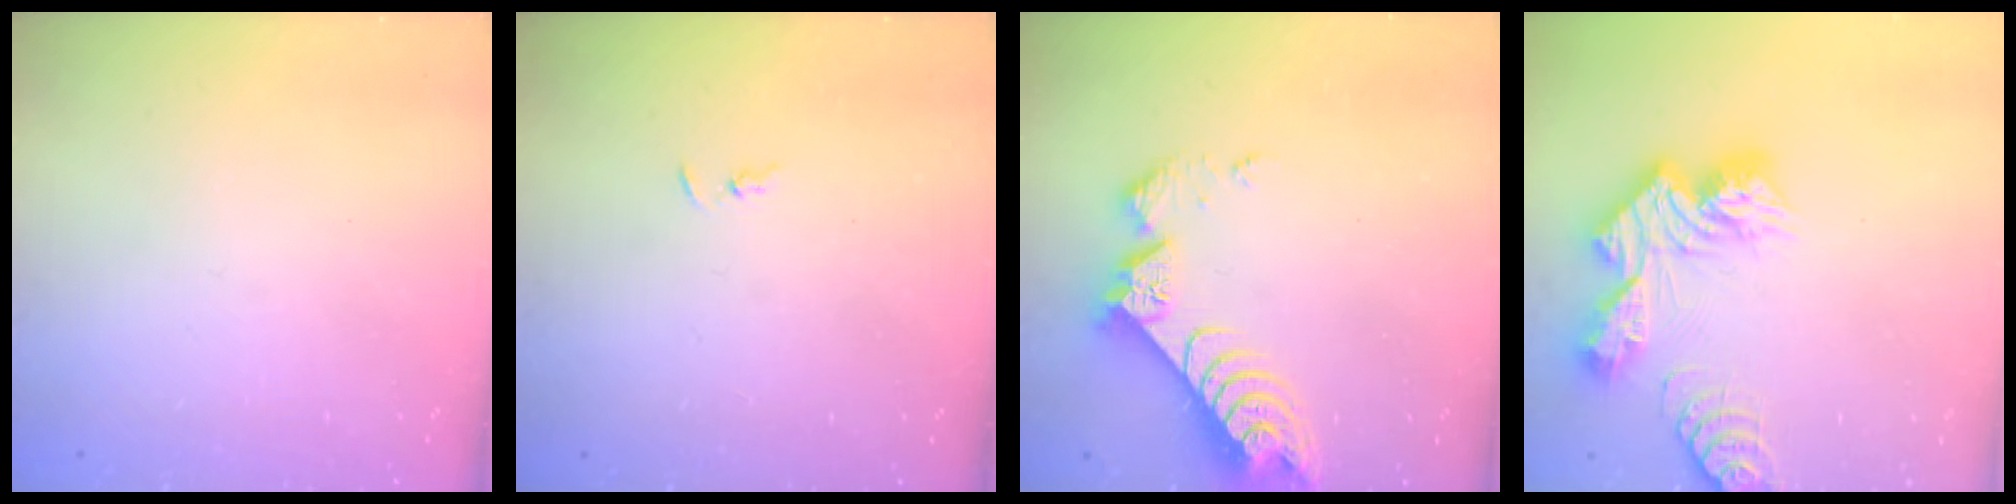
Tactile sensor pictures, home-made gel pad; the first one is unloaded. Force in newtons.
{"total": 1.3, "press": 1.2, "slide": 0.3}
{"total": 8.8, "press": 8.8, "slide": 0.8}
{"total": 13.8, "press": 13.7, "slide": 1.2}